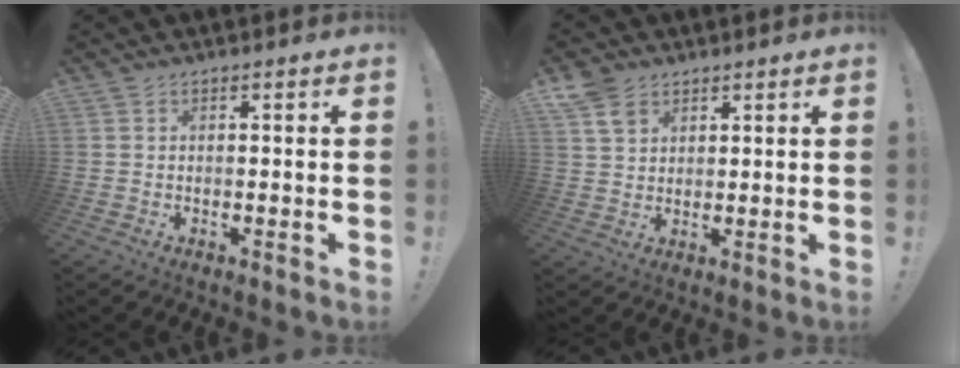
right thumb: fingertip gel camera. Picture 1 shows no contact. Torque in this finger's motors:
{"motor_torque": [-0.37, 0.58, 0.15, 0.38, -0.04]}